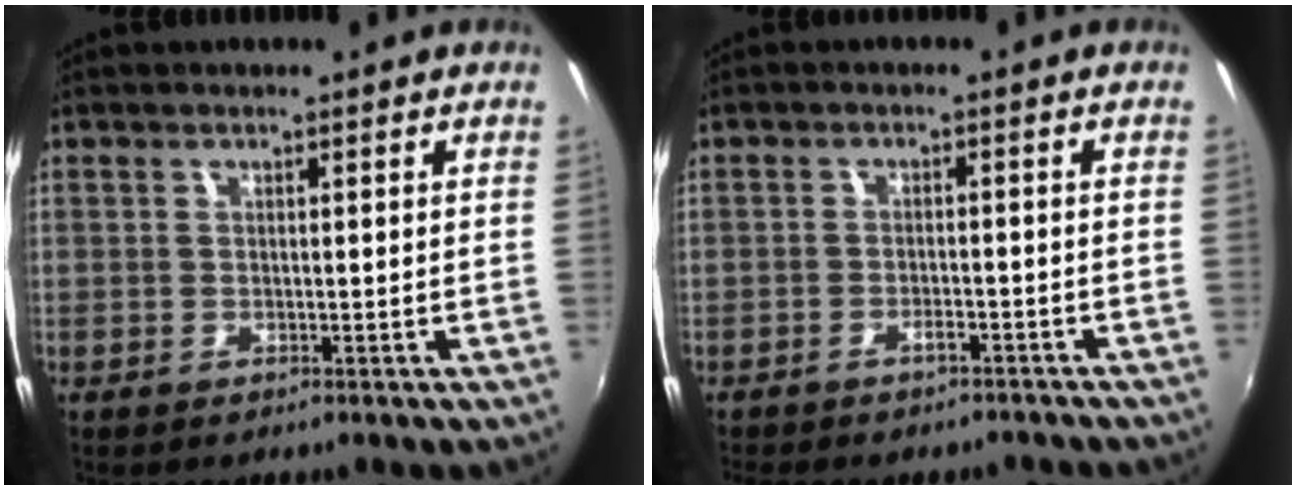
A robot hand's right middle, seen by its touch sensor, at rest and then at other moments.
{"total": 5.9, "force": [-5.1, 1.8, 2.3], "torque": [-0.055, -0.009, -0.070]}